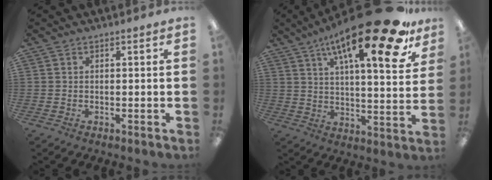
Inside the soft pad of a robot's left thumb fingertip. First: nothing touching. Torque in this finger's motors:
{"motor_torque": [0.33, 0.83, 1.75, -1.02, 0.16]}